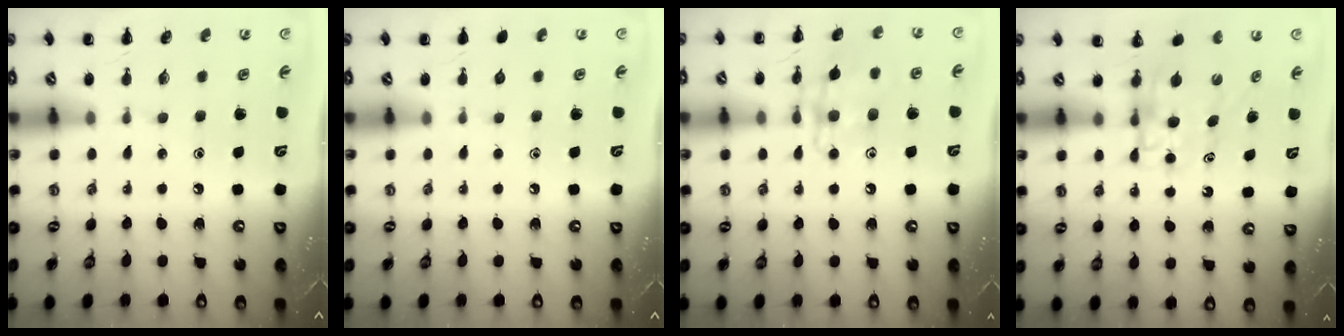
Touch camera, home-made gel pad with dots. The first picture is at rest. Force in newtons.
{"total": 0.0}
{"total": 13.2, "press": 13.2, "slide": 0.8}
{"total": 5.0, "press": 5.0, "slide": 0.1}